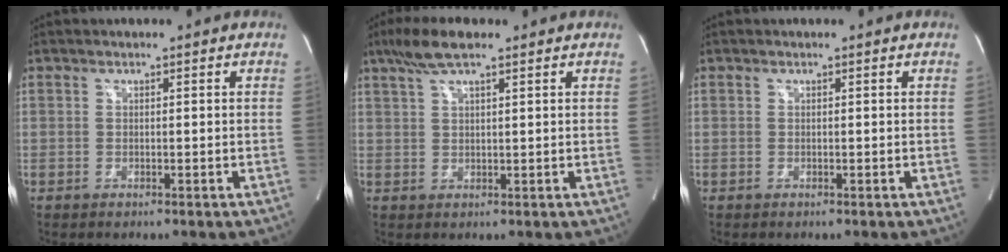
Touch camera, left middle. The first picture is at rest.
{"total": 5.8, "force": [4.0, 0.9, 4.0], "torque": [-0.091, 0.016, 0.076]}
{"total": 0.0}